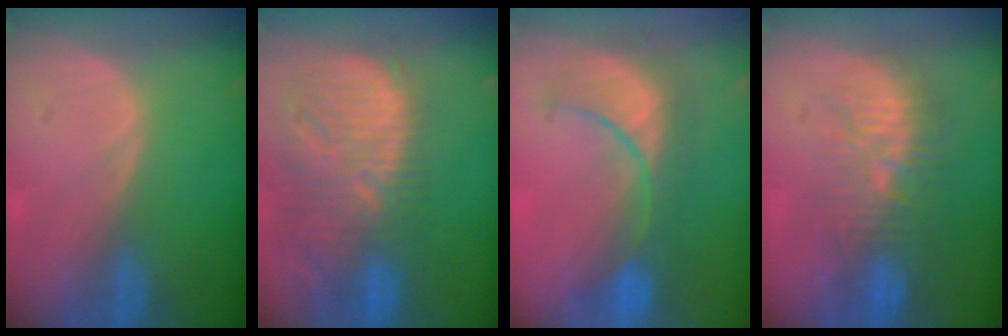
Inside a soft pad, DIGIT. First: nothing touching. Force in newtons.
{"total": 13.4, "press": 11.5, "slide": 7.0}
{"total": 8.8, "press": 8.8, "slide": 0.5}
{"total": 9.5, "press": 9.0, "slide": 2.8}